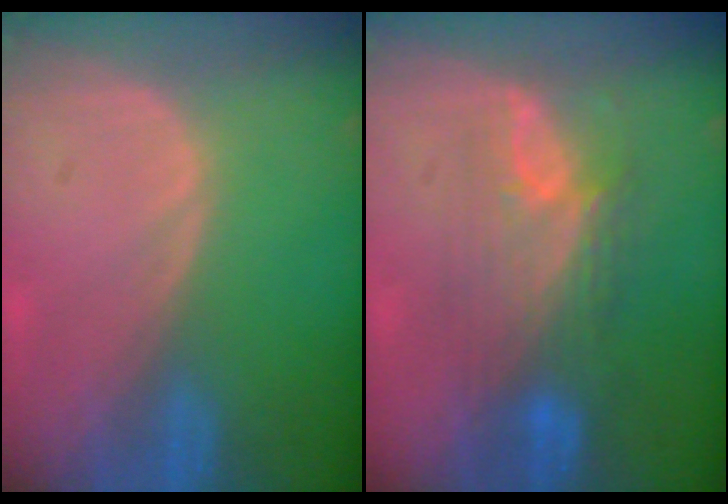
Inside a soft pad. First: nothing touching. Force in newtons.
{"total": 7.5, "press": 7.4, "slide": 1.3}